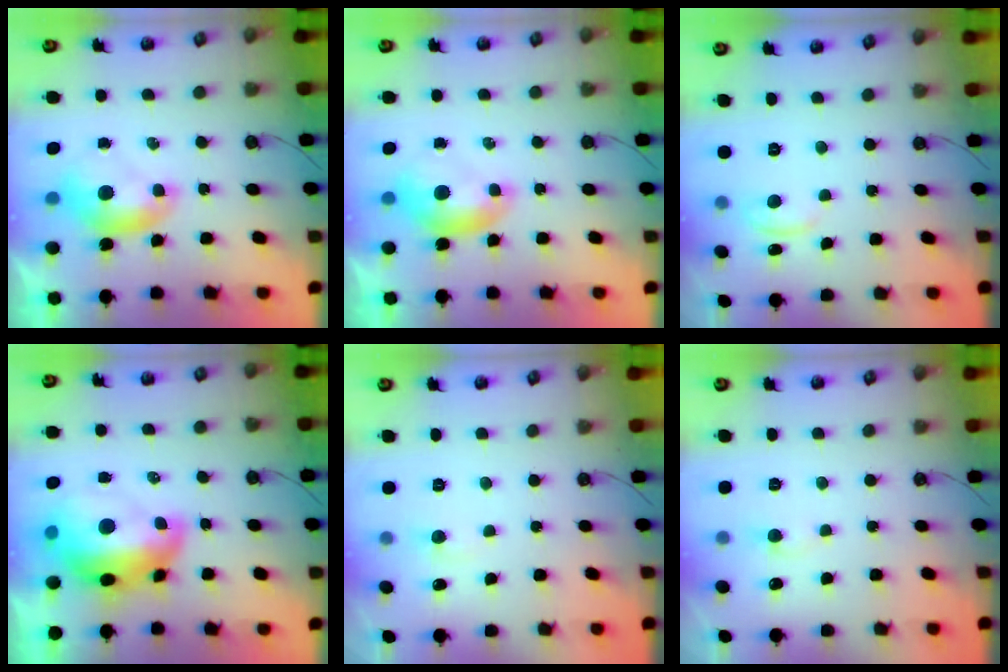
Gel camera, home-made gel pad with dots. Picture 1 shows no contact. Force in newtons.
{"total": 0.0}
{"total": 2.6, "press": 2.6, "slide": 0.2}
{"total": 8.9, "press": 8.8, "slide": 1.4}
{"total": 0.8, "press": 0.4, "slide": 0.6}
{"total": 1.3, "press": 1.2, "slide": 0.7}